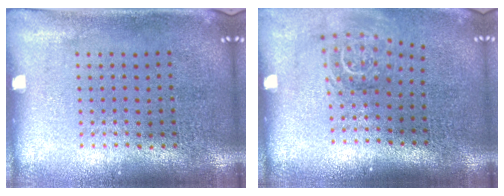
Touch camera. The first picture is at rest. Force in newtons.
{"total": 1.7, "press": 1.2, "slide": 1.2}